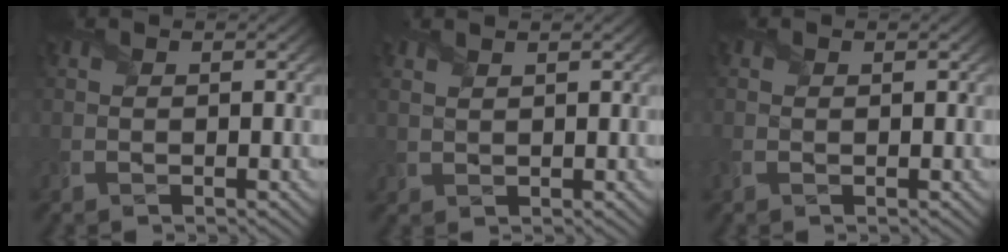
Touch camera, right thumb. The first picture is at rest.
{"total": 1.2, "force": [1.1, 0.2, 0.5], "torque": [-0.016, 0.001, 0.027]}
{"total": 0.8, "force": [0.1, 0.6, 0.6], "torque": [-0.015, -0.001, 0.002]}